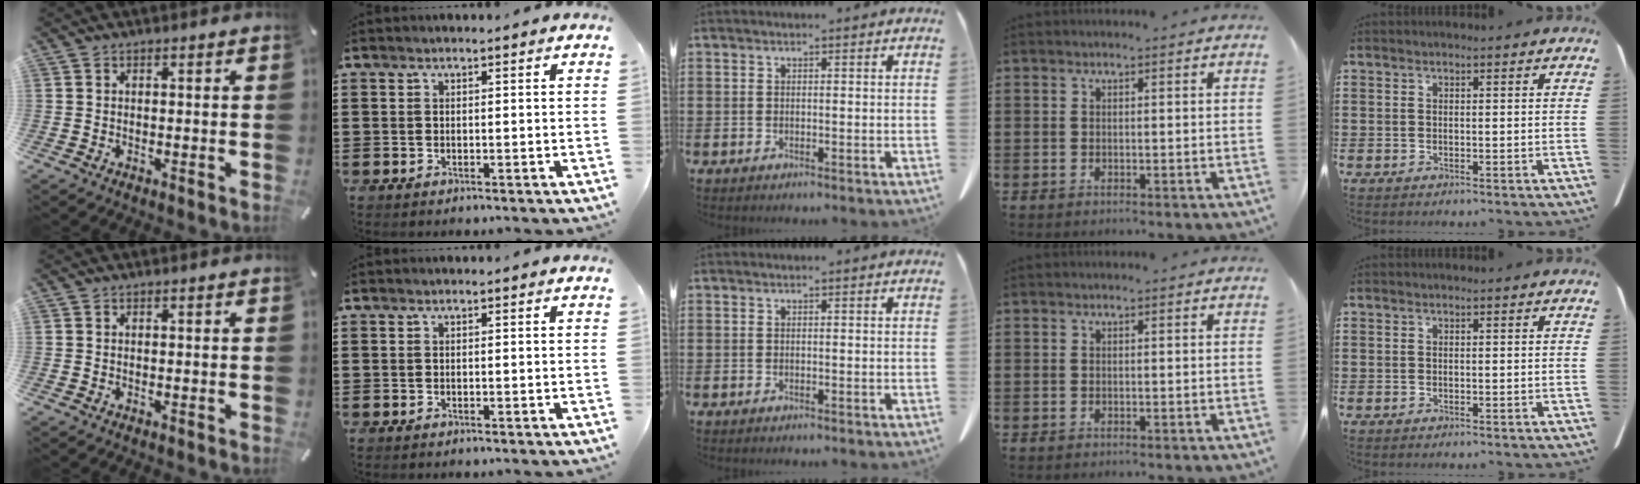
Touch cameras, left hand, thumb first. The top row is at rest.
{}